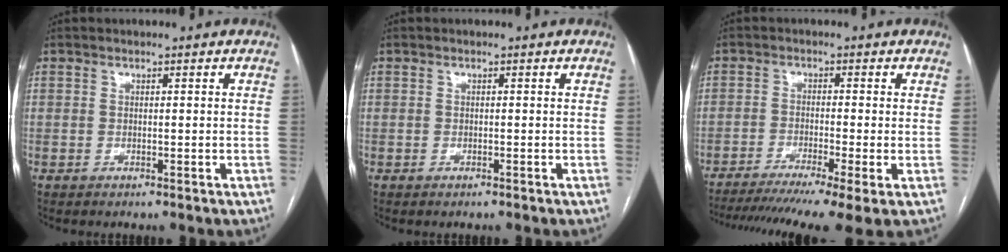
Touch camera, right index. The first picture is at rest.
{"total": 0.0}
{"total": 13.6, "force": [-9.8, 0.0, 9.4], "torque": [-0.142, -0.022, -0.153]}